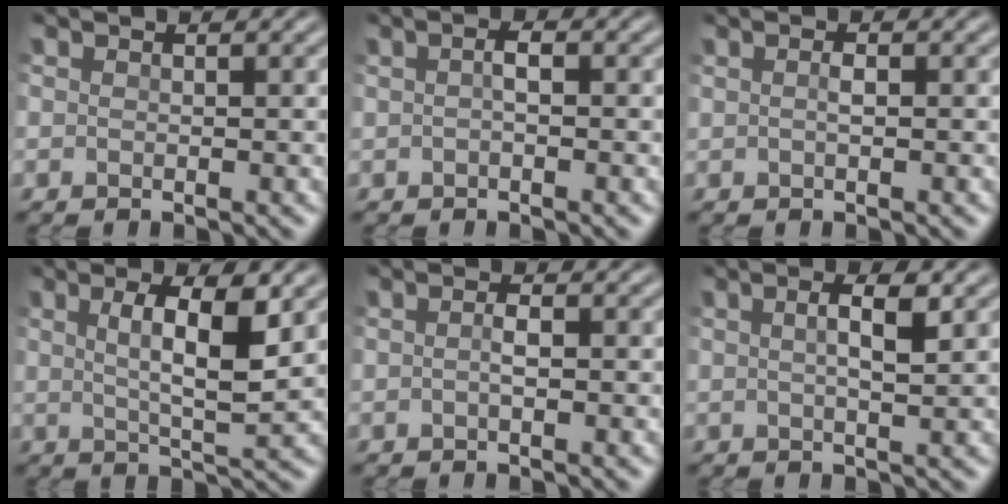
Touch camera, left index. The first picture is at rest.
{"total": 1.2, "force": [-0.1, 0.4, 1.2], "torque": [-0.028, 0.003, -0.004]}
{"total": 0.9, "force": [0.0, 0.3, 0.8], "torque": [-0.022, 0.001, -0.002]}
{"total": 5.6, "force": [1.6, 1.3, 5.2], "torque": [-0.088, -0.004, 0.027]}
{"total": 1.2, "force": [-0.2, 0.4, 1.1], "torque": [-0.027, 0.002, -0.005]}
{"total": 2.9, "force": [0.9, 0.8, 2.7], "torque": [-0.043, 0.004, 0.013]}